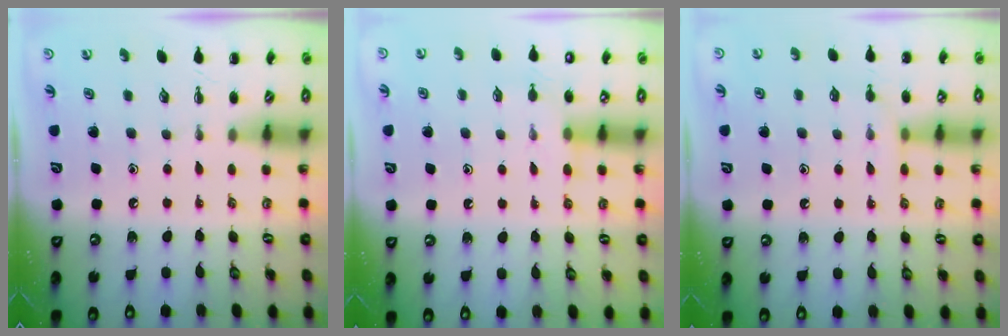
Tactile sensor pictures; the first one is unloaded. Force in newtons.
{"total": 7.5, "press": 7.4, "slide": 1.1}
{"total": 5.6, "press": 5.4, "slide": 1.5}